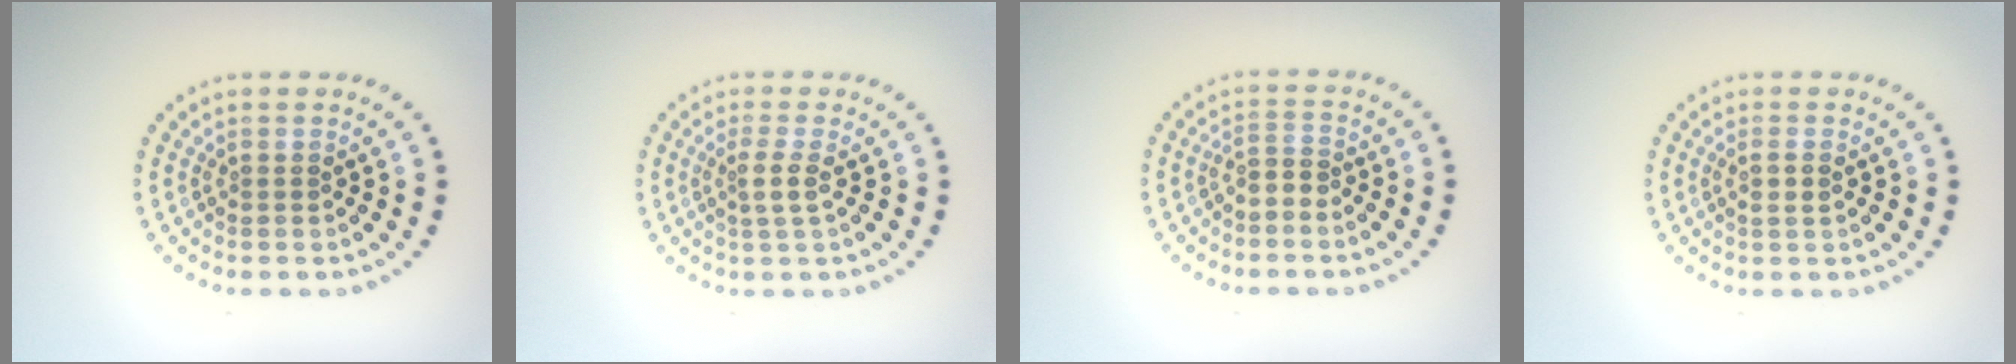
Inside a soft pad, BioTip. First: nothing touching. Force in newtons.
{"total": 1.7, "press": 1.3, "slide": 1.1}
{"total": 1.8, "press": 1.2, "slide": 1.2}
{"total": 1.2, "press": 1.1, "slide": 0.5}